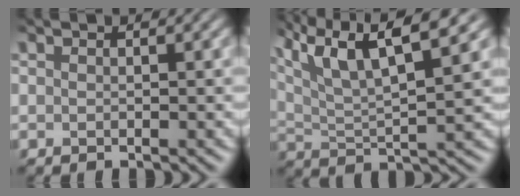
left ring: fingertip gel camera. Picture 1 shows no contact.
{"total": 10.1, "force": [6.1, 2.8, 7.5], "torque": [-0.135, 0.020, 0.090]}